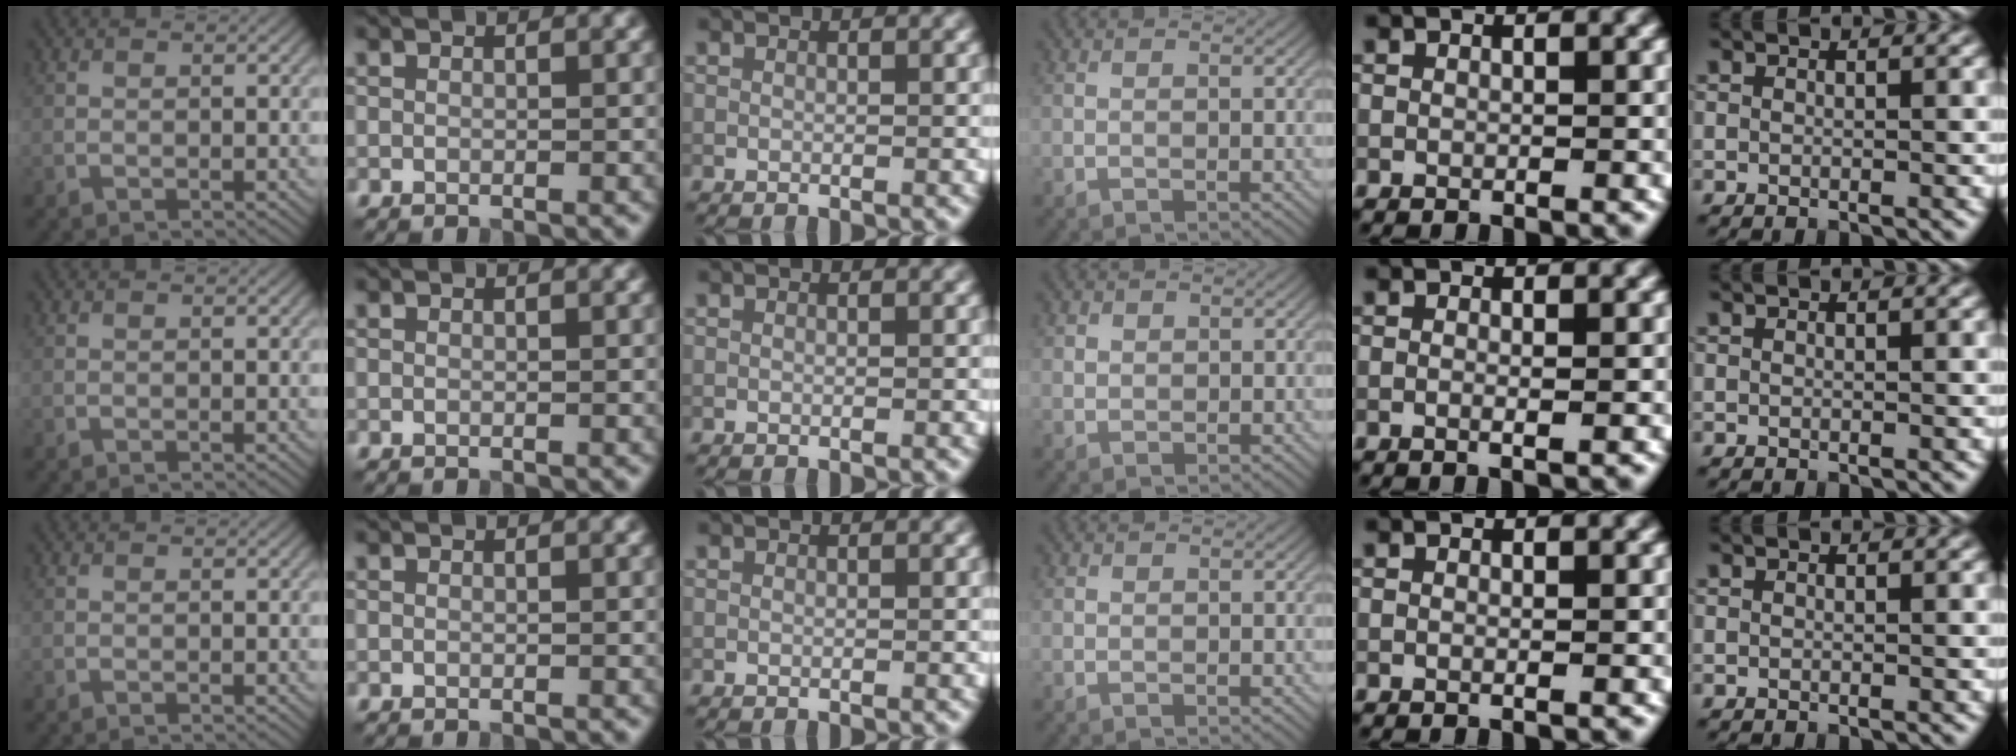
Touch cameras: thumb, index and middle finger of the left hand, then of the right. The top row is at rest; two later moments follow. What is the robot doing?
{"motion": "lift_and_place", "object": "coin"}